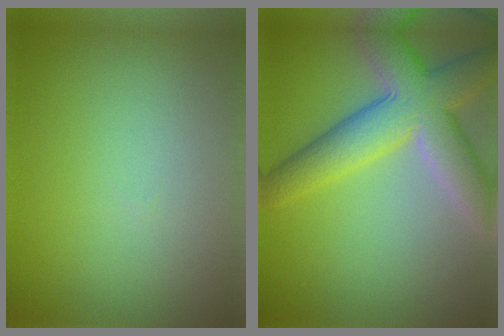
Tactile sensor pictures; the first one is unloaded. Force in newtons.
{"total": 9.3, "press": 9.3, "slide": 0.4}